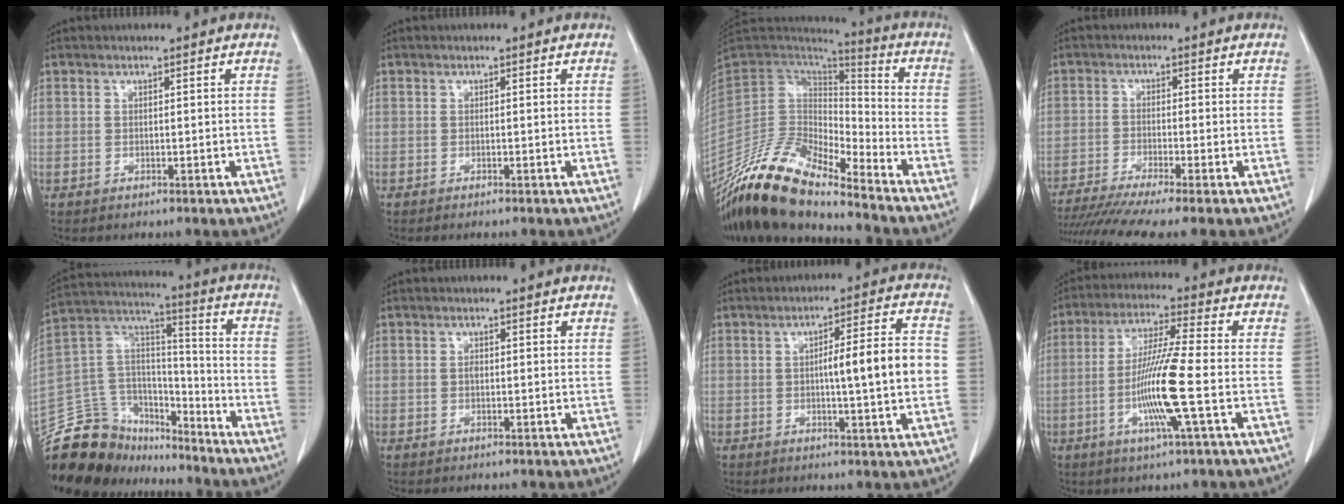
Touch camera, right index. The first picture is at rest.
{"total": 0.8, "force": [-0.7, -0.1, 0.4], "torque": [-0.005, 0.000, -0.009]}
{"total": 17.3, "force": [-14.9, 3.6, 8.1], "torque": [-0.144, 0.022, -0.280]}
{"total": 11.5, "force": [-9.5, -0.9, 6.4], "torque": [-0.095, -0.023, -0.151]}
{"total": 19.1, "force": [-16.8, 8.1, 3.8], "torque": [-0.082, 0.074, -0.282]}
{"total": 0.8, "force": [0.1, 0.5, 0.6], "torque": [-0.011, 0.001, 0.000]}
{"total": 9.6, "force": [-0.4, 0.5, 9.6], "torque": [-0.137, 0.015, -0.009]}
{"total": 11.2, "force": [-2.8, -0.8, 10.8], "torque": [-0.212, -0.011, -0.060]}